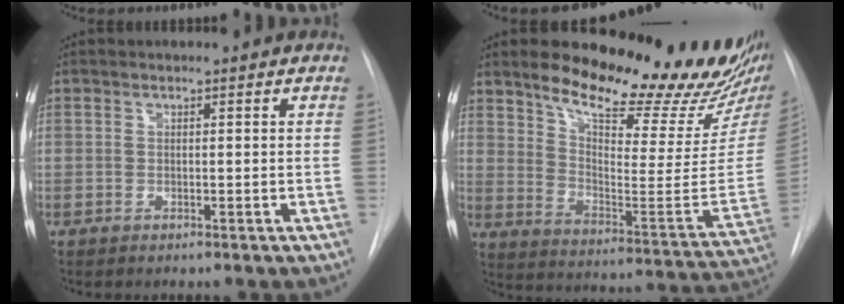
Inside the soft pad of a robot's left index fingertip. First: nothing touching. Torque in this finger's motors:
{"motor_torque": [0.47, -0.53, 0.55, 0.06]}